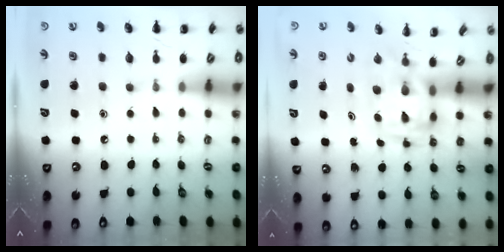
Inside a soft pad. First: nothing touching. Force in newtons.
{"total": 2.9, "press": 2.9, "slide": 0.6}